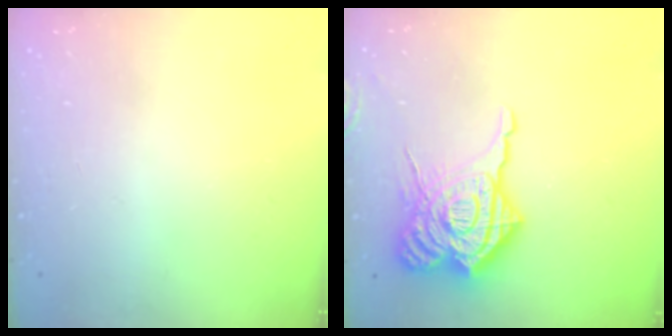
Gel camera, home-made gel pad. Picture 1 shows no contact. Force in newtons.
{"total": 23.6, "press": 23.4, "slide": 2.7}